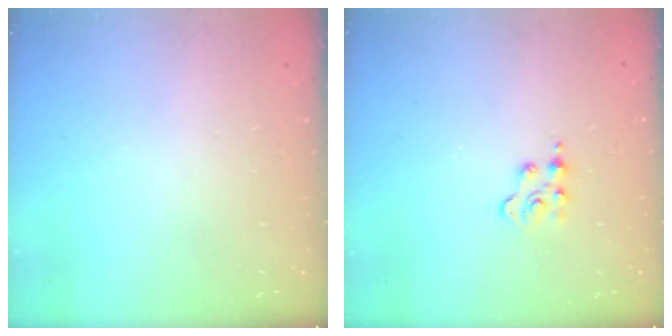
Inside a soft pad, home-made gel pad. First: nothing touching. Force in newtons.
{"total": 2.4, "press": 2.3, "slide": 0.5}